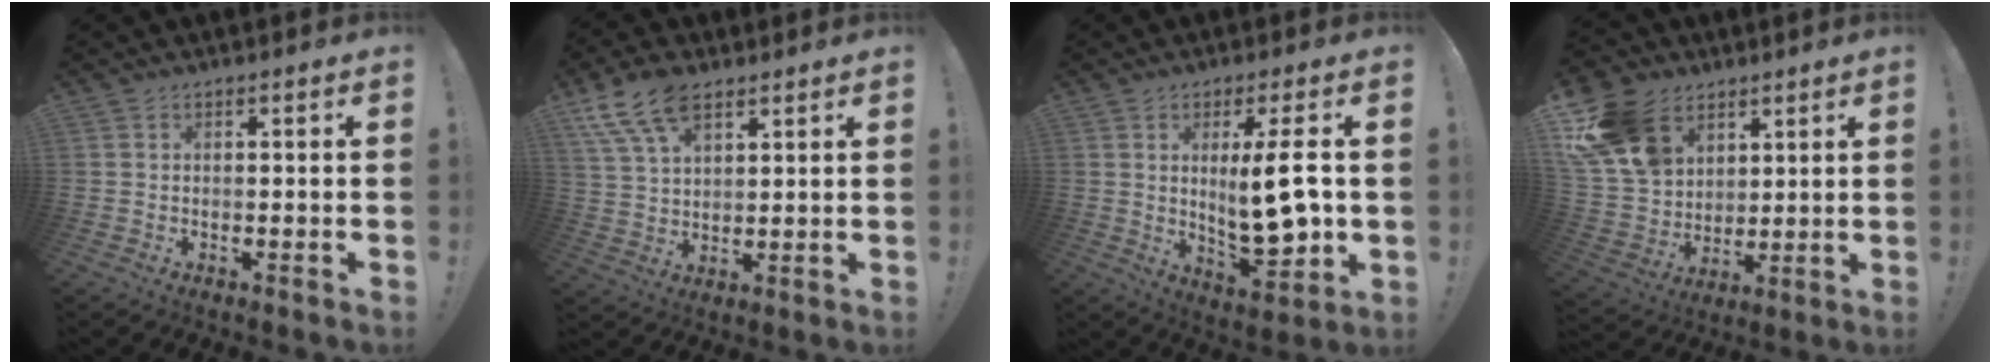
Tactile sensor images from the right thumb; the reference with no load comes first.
{"total": 12.0, "force": [7.4, 6.3, 7.0], "torque": [-0.135, -0.027, 0.139]}
{"total": 14.4, "force": [1.7, 3.6, 13.9], "torque": [-0.226, -0.017, 0.019]}
{"total": 19.1, "force": [9.5, 13.7, 9.3], "torque": [-0.176, -0.043, 0.191]}